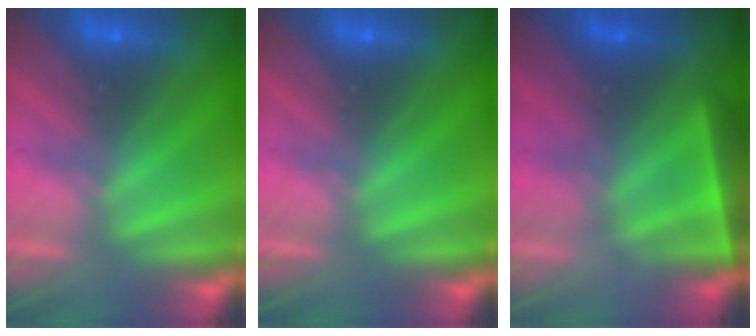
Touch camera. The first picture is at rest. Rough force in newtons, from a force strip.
{"total": 0.0}
{"total": 4.5}